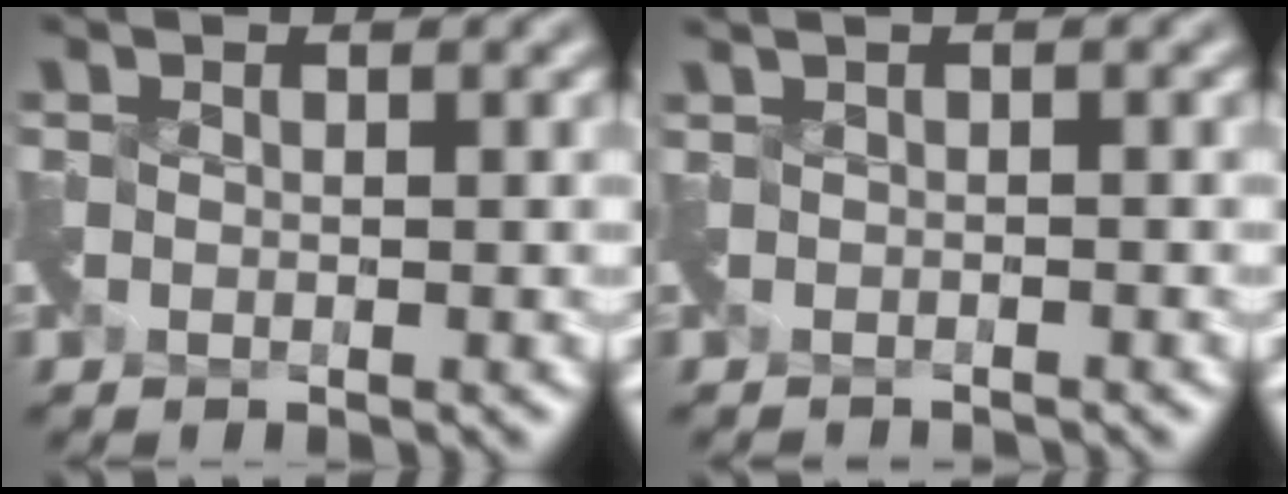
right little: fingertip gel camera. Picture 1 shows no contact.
{"total": 1.4, "force": [-1.1, 0.2, 0.9], "torque": [-0.018, -0.018, -0.023]}